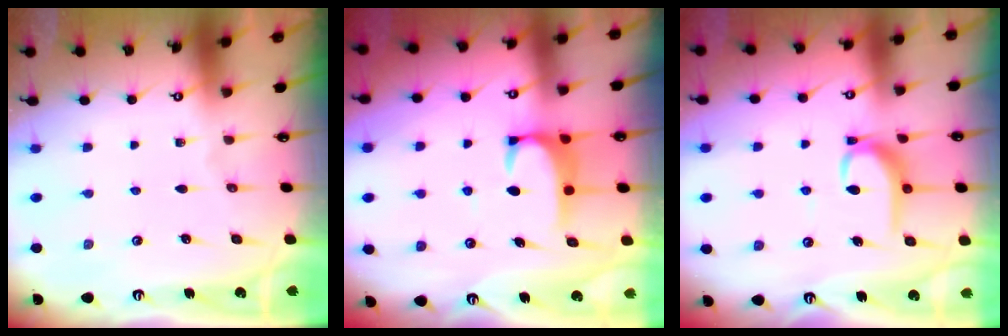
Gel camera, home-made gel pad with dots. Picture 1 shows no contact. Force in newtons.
{"total": 2.5, "press": 2.4, "slide": 0.7}
{"total": 7.6, "press": 7.6, "slide": 0.4}